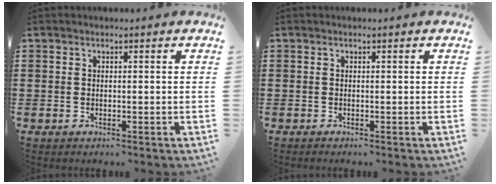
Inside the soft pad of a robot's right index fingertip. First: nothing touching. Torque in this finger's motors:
{"motor_torque": [-0.73, 1.41, -0.02, -0.01]}